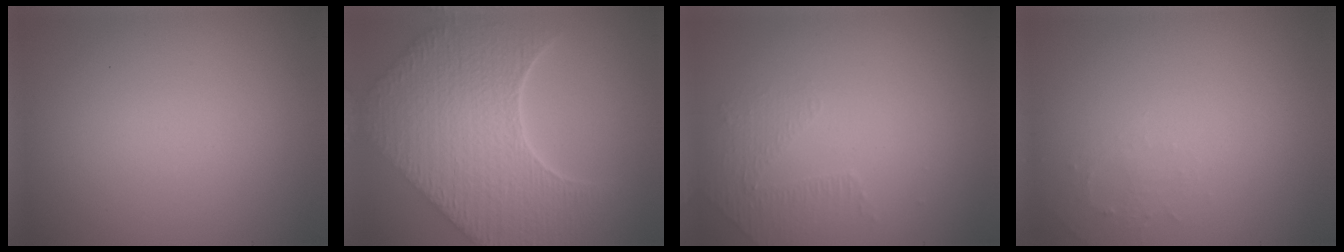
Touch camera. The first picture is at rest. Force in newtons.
{"total": 9.7, "press": 7.1, "slide": 6.6}
{"total": 1.4, "press": 0.8, "slide": 1.1}
{"total": 1.2, "press": 1.2, "slide": 0.3}